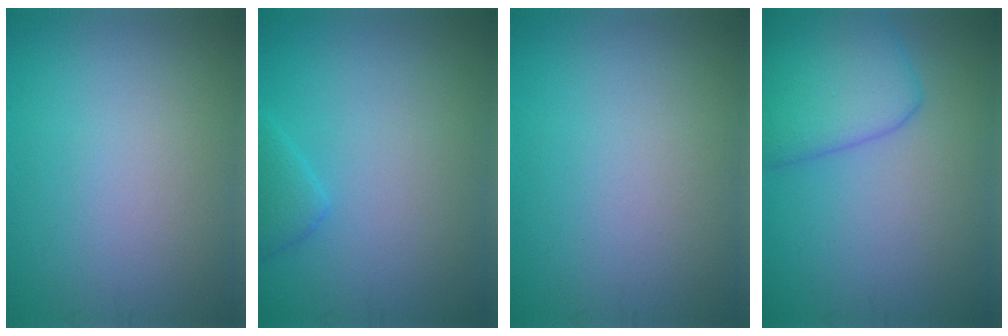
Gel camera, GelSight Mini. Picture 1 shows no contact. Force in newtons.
{"total": 1.7, "press": 1.7, "slide": 0.1}
{"total": 0.0}
{"total": 5.6, "press": 5.6, "slide": 0.4}